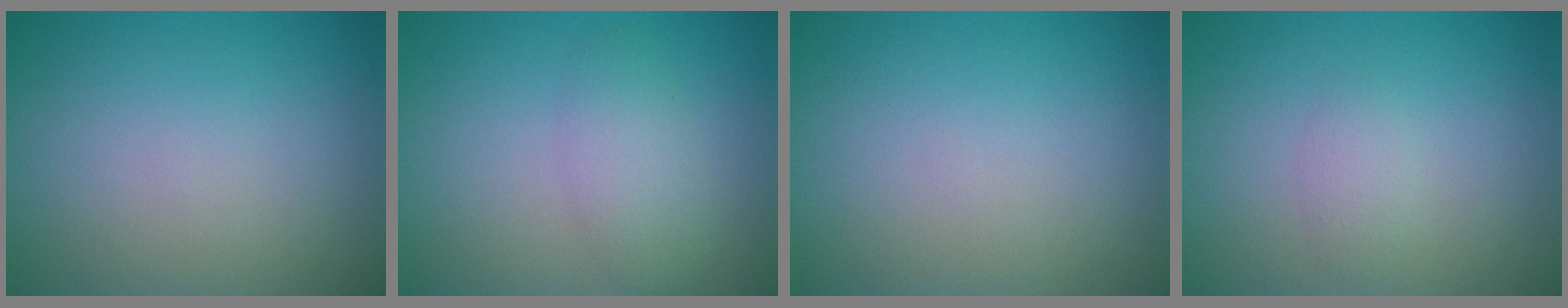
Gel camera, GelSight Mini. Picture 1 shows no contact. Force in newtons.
{"total": 2.7, "press": 2.7, "slide": 0.0}
{"total": 0.0}
{"total": 1.2, "press": 1.2, "slide": 0.0}